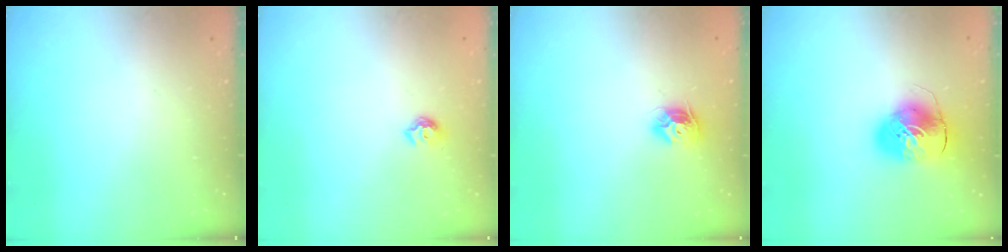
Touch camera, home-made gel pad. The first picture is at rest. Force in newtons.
{"total": 6.9, "press": 6.8, "slide": 0.7}
{"total": 9.3, "press": 9.3, "slide": 0.2}
{"total": 10.4, "press": 10.2, "slide": 1.8}